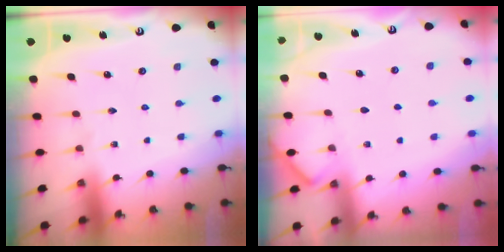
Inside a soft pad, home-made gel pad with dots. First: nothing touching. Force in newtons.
{"total": 3.6, "press": 3.6, "slide": 0.3}